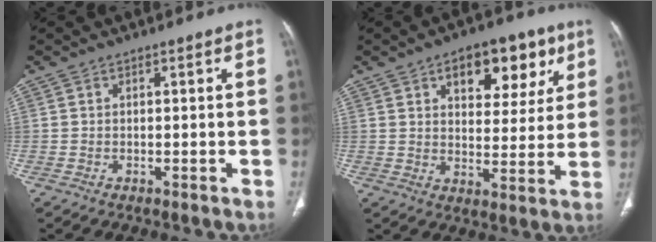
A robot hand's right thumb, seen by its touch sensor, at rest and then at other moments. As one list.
[{"total": 14.2, "force": [7.1, 7.9, 9.4], "torque": [-0.078, -0.021, 0.101]}]